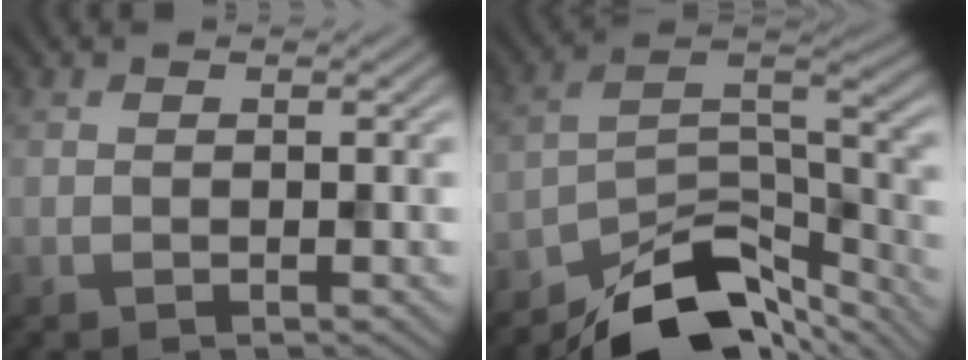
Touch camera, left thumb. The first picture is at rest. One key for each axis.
{"total": 11.4, "fx": -9.3, "fy": 4.3, "fz": 4.8, "tx": -0.068, "ty": -0.001, "tz": -0.164}